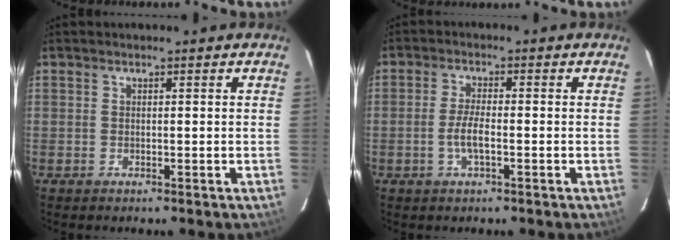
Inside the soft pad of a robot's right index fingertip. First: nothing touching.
{"total": 4.0, "force": [-1.2, 1.0, 3.7], "torque": [-0.077, -0.001, -0.023]}